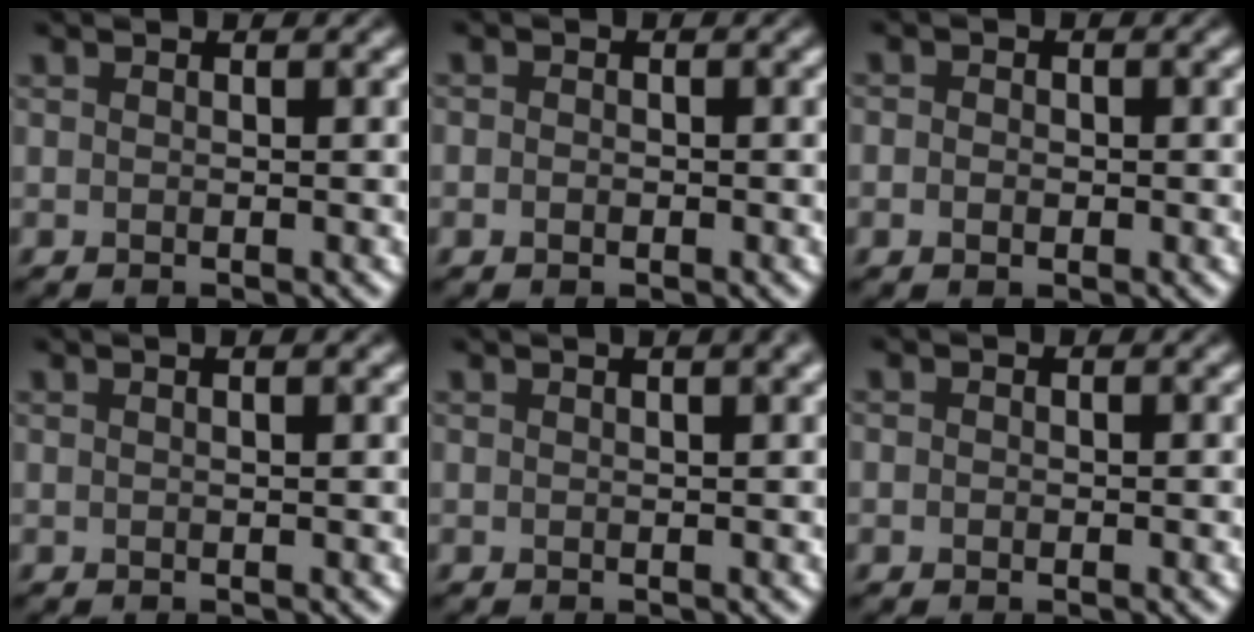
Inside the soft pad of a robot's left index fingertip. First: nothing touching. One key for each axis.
{"total": 0.9, "fx": -0.2, "fy": 0.8, "fz": 0.4, "tx": -0.003, "ty": -0.003, "tz": -0.007}
{"total": 1.5, "fx": 0.0, "fy": 1.3, "fz": 0.9, "tx": -0.008, "ty": 0.001, "tz": -0.012}
{"total": 2.5, "fx": 1.3, "fy": 1.0, "fz": 1.9, "tx": -0.010, "ty": 0.005, "tz": -0.005}
{"total": 2.9, "fx": 1.5, "fy": 1.1, "fz": 2.2, "tx": -0.014, "ty": 0.007, "tz": 0.007}
{"total": 0.6, "fx": 0.0, "fy": 0.6, "fz": 0.1, "tx": 0.001, "ty": -0.005, "tz": -0.004}